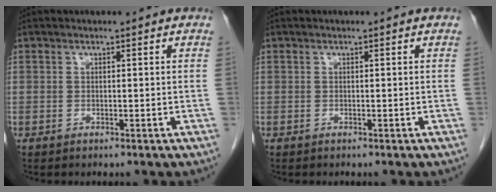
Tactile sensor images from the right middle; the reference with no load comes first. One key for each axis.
{"total": 0.0}